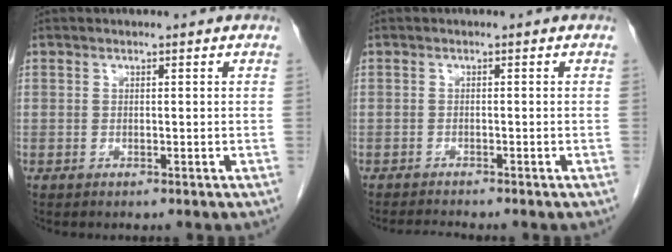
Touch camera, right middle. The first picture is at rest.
{"total": 1.9, "force": [-1.8, -0.6, 0.2], "torque": [-0.014, -0.012, -0.034]}